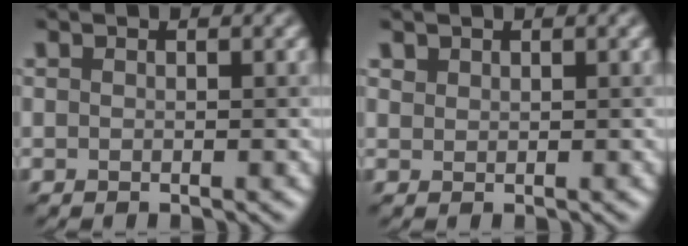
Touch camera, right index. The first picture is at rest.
{"total": 0.7, "force": [0.6, 0.4, 0.0], "torque": [-0.001, -0.001, 0.017]}